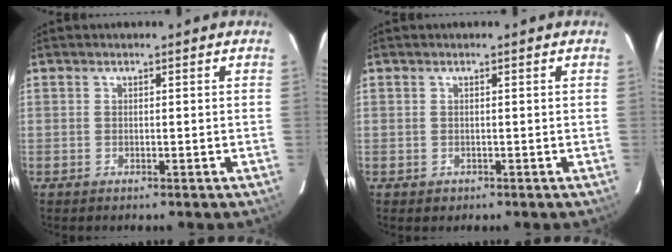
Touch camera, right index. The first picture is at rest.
{"total": 0.8, "force": [-0.2, 0.7, 0.1], "torque": [-0.001, 0.004, 0.000]}